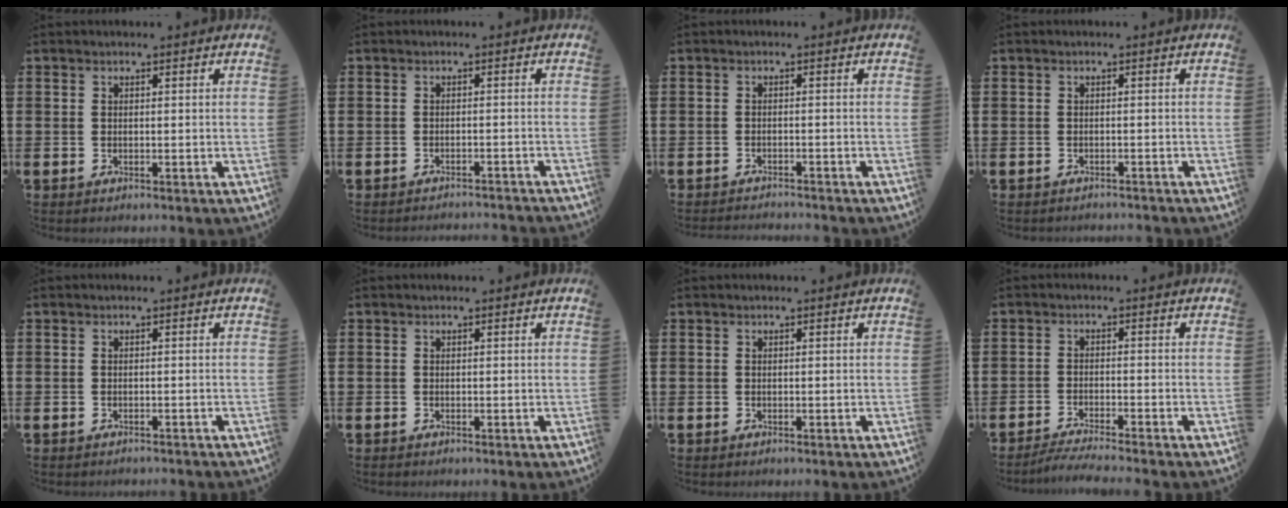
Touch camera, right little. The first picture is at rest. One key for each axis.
{"total": 1.3, "fx": -1.3, "fy": -0.2, "fz": -0.1, "tx": -0.001, "ty": 0.004, "tz": -0.027}
{"total": 1.3, "fx": -1.3, "fy": -0.1, "fz": -0.1, "tx": -0.001, "ty": 0.002, "tz": -0.027}
{"total": 0.8, "fx": -0.8, "fy": 0.0, "fz": 0.0, "tx": -0.002, "ty": 0.000, "tz": -0.017}
{"total": 0.5, "fx": -0.5, "fy": 0.0, "fz": 0.0, "tx": -0.001, "ty": -0.002, "tz": -0.011}
{"total": 0.0}
{"total": 0.0}
{"total": 2.6, "fx": -2.3, "fy": -0.3, "fz": 1.0, "tx": -0.015, "ty": 0.000, "tz": -0.044}